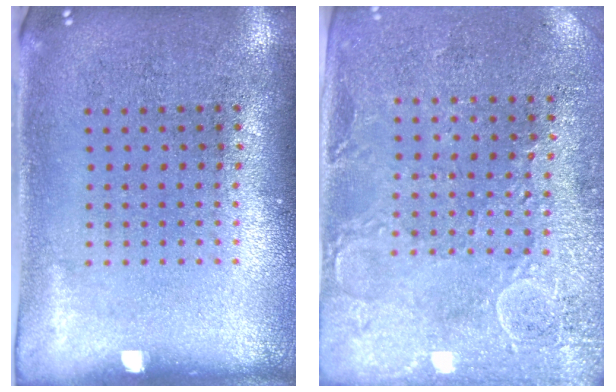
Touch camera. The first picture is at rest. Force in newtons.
{"total": 2.8, "press": 2.7, "slide": 0.8}